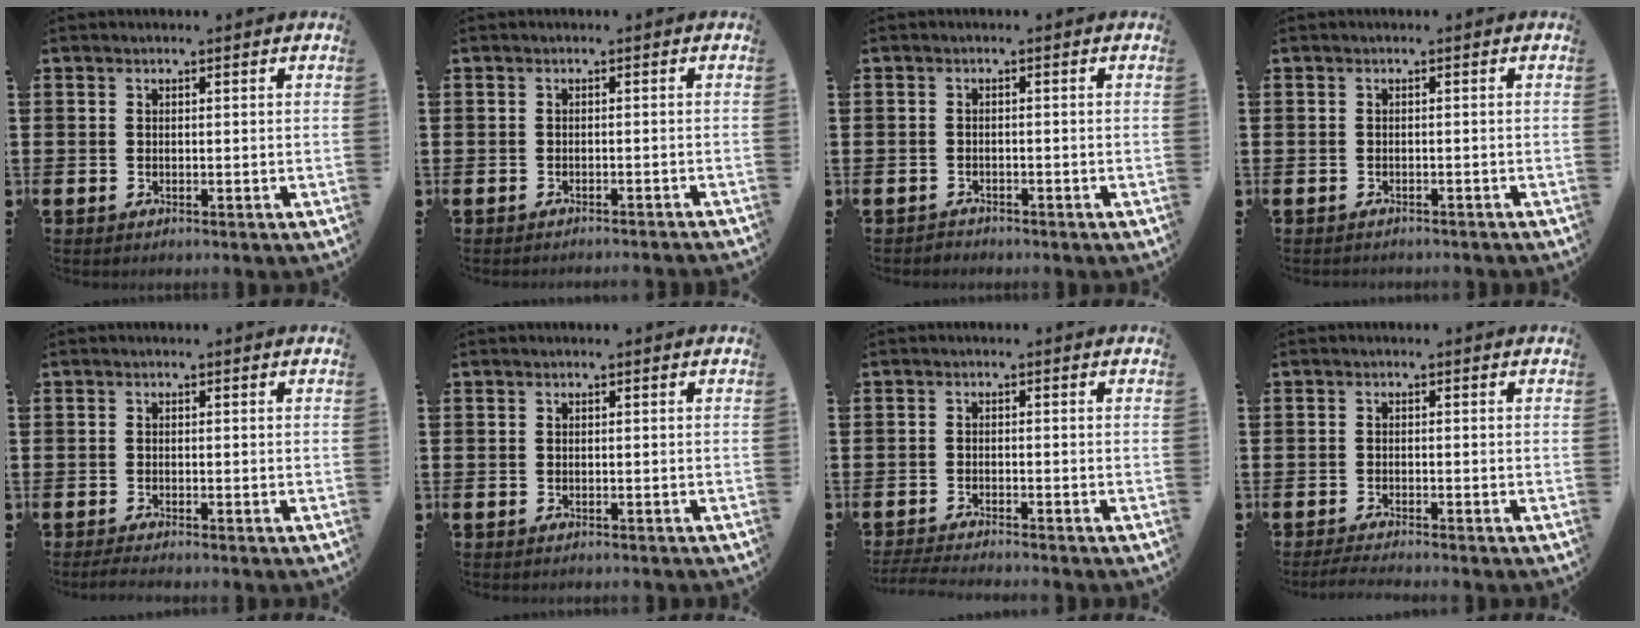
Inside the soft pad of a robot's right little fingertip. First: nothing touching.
{"total": 0.9, "force": [-0.8, -0.2, 0.0], "torque": [0.001, 0.001, -0.018]}
{"total": 0.9, "force": [-0.9, 0.2, -0.2], "torque": [0.001, 0.003, -0.020]}
{"total": 0.6, "force": [-0.6, 0.0, -0.1], "torque": [0.001, -0.002, -0.013]}
{"total": 1.0, "force": [-0.7, 0.1, 0.7], "torque": [-0.011, -0.002, -0.014]}
{"total": 0.0}
{"total": 2.0, "force": [-1.9, -0.2, 0.5], "torque": [-0.005, 0.002, -0.038]}
{"total": 1.4, "force": [-1.2, 0.0, 0.8], "torque": [-0.012, 0.000, -0.023]}